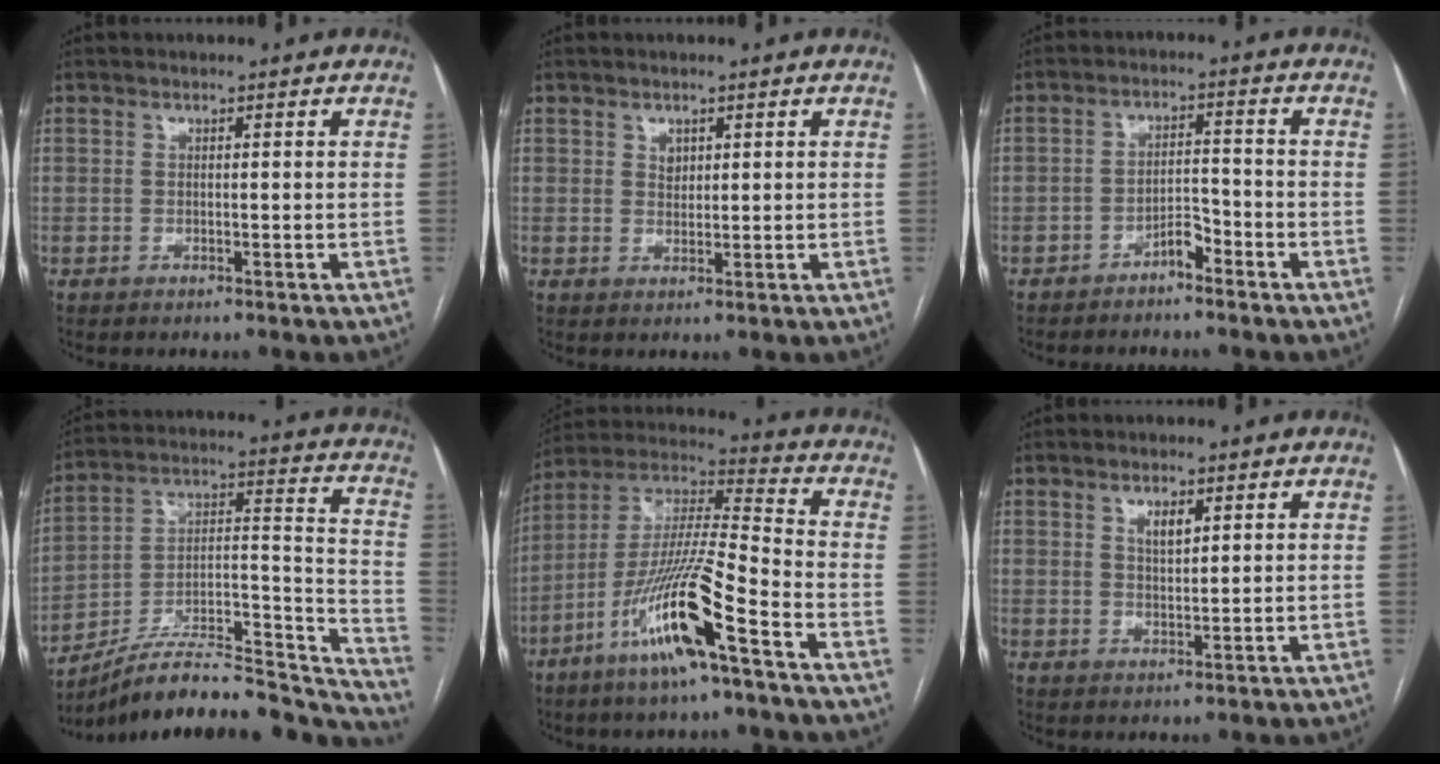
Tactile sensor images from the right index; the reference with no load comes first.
{"total": 1.8, "force": [0.8, 1.4, 0.8], "torque": [-0.014, 0.000, 0.016]}
{"total": 3.9, "force": [-3.0, 1.4, 2.0], "torque": [-0.033, 0.011, -0.052]}
{"total": 27.4, "force": [-24.5, 6.2, 10.4], "torque": [-0.108, 0.046, -0.366]}
{"total": 16.9, "force": [-8.8, 1.0, 14.4], "torque": [-0.290, -0.015, -0.165]}
{"total": 2.9, "force": [1.3, 1.2, 2.3], "torque": [-0.041, 0.000, 0.026]}